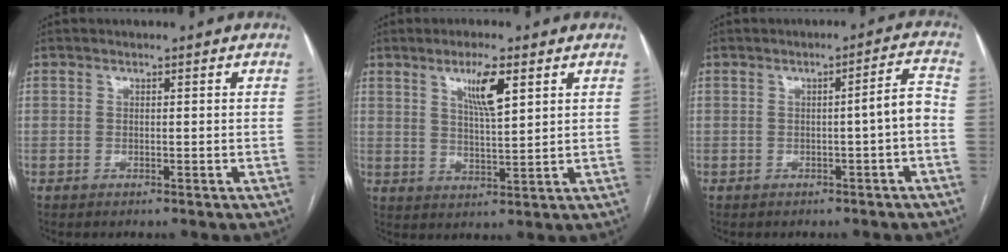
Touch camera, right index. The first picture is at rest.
{"total": 6.3, "force": [3.1, 0.8, 5.4], "torque": [-0.098, -0.004, 0.056]}
{"total": 3.8, "force": [-1.0, 0.0, 3.6], "torque": [-0.045, 0.011, -0.014]}